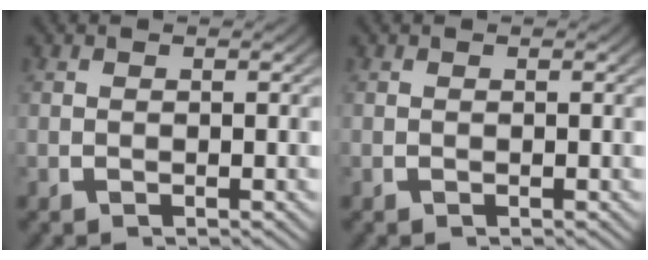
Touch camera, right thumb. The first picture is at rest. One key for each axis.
{"total": 0.0}